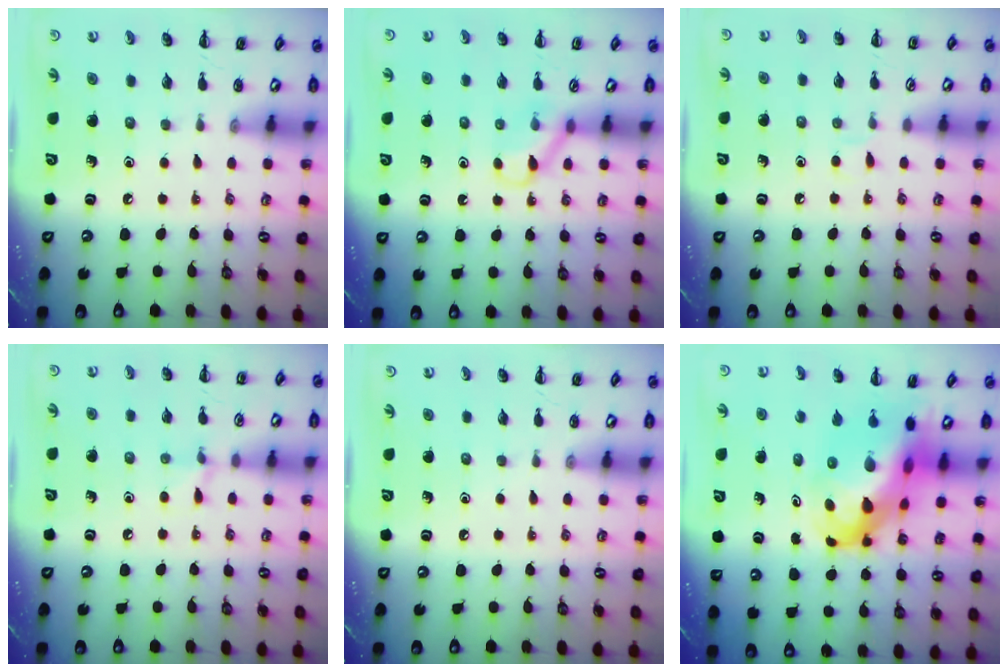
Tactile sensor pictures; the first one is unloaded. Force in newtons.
{"total": 5.7, "press": 5.6, "slide": 1.4}
{"total": 2.8, "press": 2.7, "slide": 1.0}
{"total": 5.4, "press": 5.1, "slide": 1.8}
{"total": 0.0}
{"total": 15.0, "press": 14.5, "slide": 3.8}